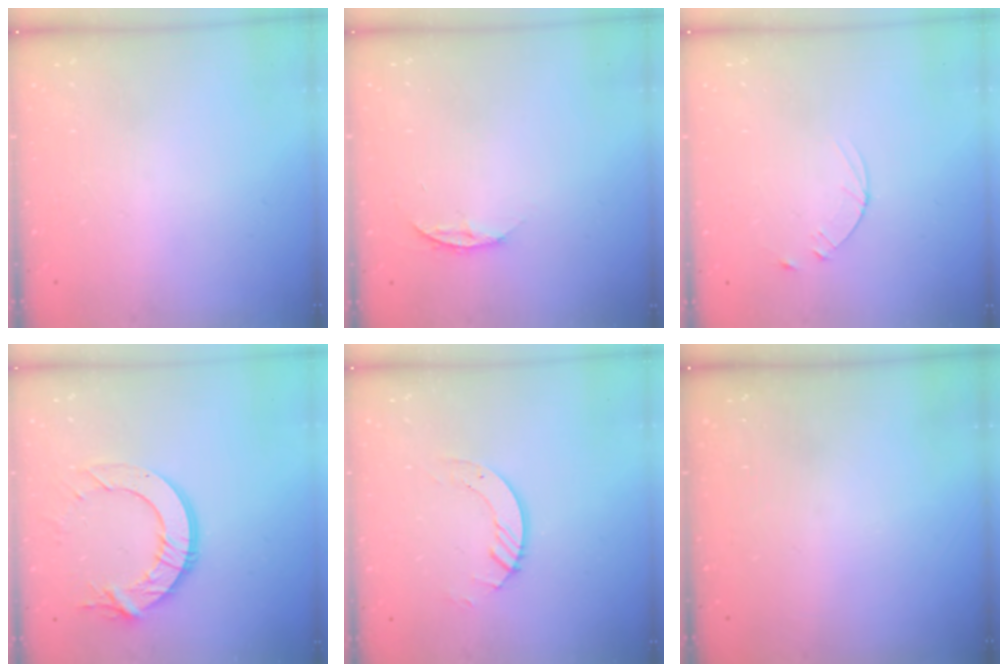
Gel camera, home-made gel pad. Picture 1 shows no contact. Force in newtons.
{"total": 4.4, "press": 4.4, "slide": 0.5}
{"total": 3.6, "press": 3.6, "slide": 0.5}
{"total": 12.6, "press": 12.6, "slide": 1.1}
{"total": 5.2, "press": 5.2, "slide": 0.3}
{"total": 0.0}